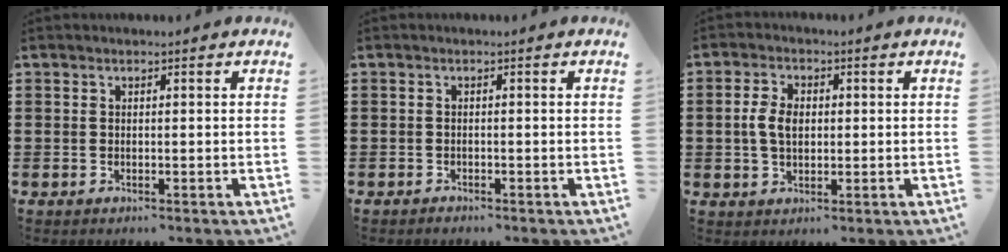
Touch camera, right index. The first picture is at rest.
{"total": 0.8, "force": [-0.8, 0.1, 0.0], "torque": [-0.002, 0.001, -0.018]}
{"total": 4.4, "force": [0.2, 2.7, 3.4], "torque": [-0.086, 0.005, -0.002]}